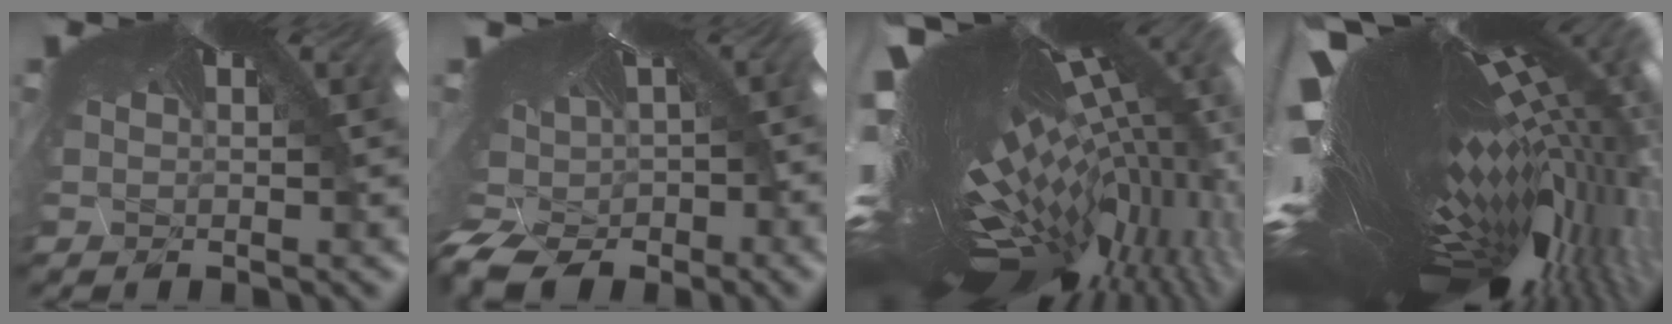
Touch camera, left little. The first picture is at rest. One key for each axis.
{"total": 8.4, "fx": -7.5, "fy": 2.4, "fz": 3.0, "tx": -0.073, "ty": -0.051, "tz": -0.115}
{"total": 8.4, "fx": -6.8, "fy": -0.8, "fz": 4.9, "tx": -0.079, "ty": -0.084, "tz": -0.066}
{"total": 7.4, "fx": -5.5, "fy": -1.1, "fz": 4.9, "tx": -0.097, "ty": -0.092, "tz": -0.045}